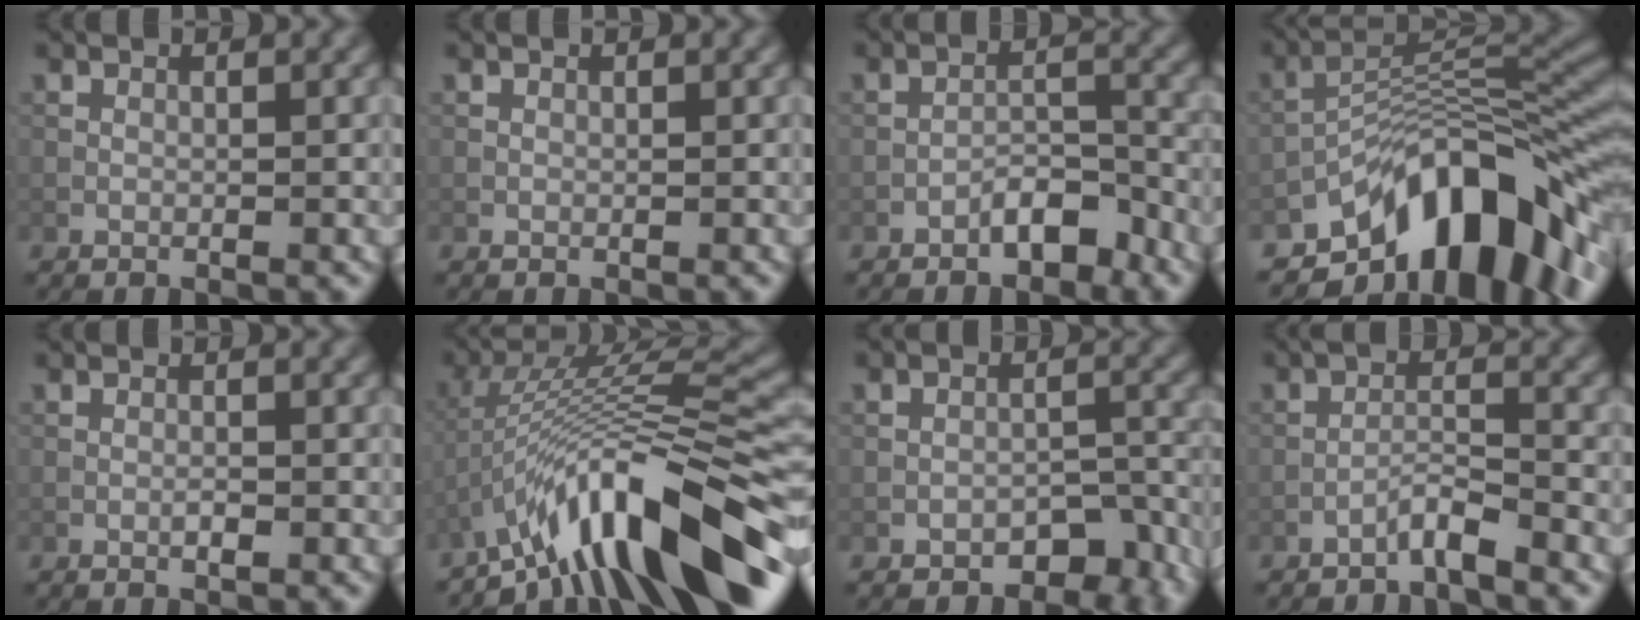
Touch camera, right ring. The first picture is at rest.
{"total": 0.0}
{"total": 3.2, "force": [-2.3, 1.1, 1.8], "torque": [-0.023, 0.017, -0.042]}
{"total": 12.3, "force": [-7.4, 5.0, 8.5], "torque": [-0.111, 0.008, -0.137]}
{"total": 0.9, "force": [-0.3, 0.2, 0.8], "torque": [-0.016, 0.000, -0.007]}
{"total": 12.5, "force": [-7.9, 2.9, 9.2], "torque": [-0.140, 0.028, -0.137]}
{"total": 4.6, "force": [-3.3, 2.4, 2.2], "torque": [-0.014, 0.001, -0.047]}
{"total": 2.3, "force": [-1.9, 0.1, 1.3], "torque": [-0.023, 0.012, -0.040]}